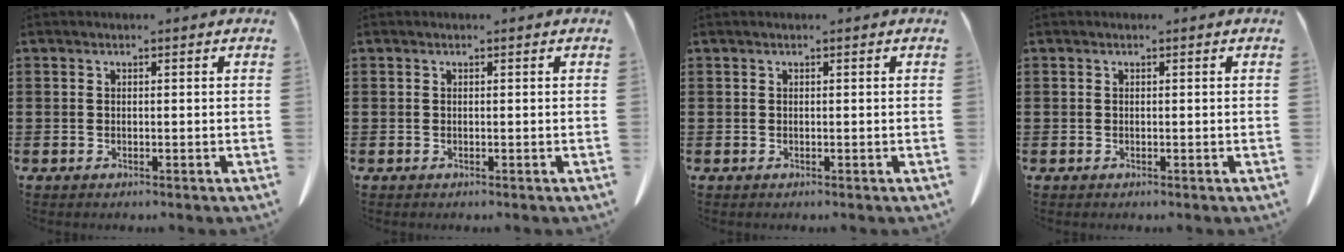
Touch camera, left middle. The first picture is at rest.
{"total": 0.0}
{"total": 0.0}
{"total": 0.0}